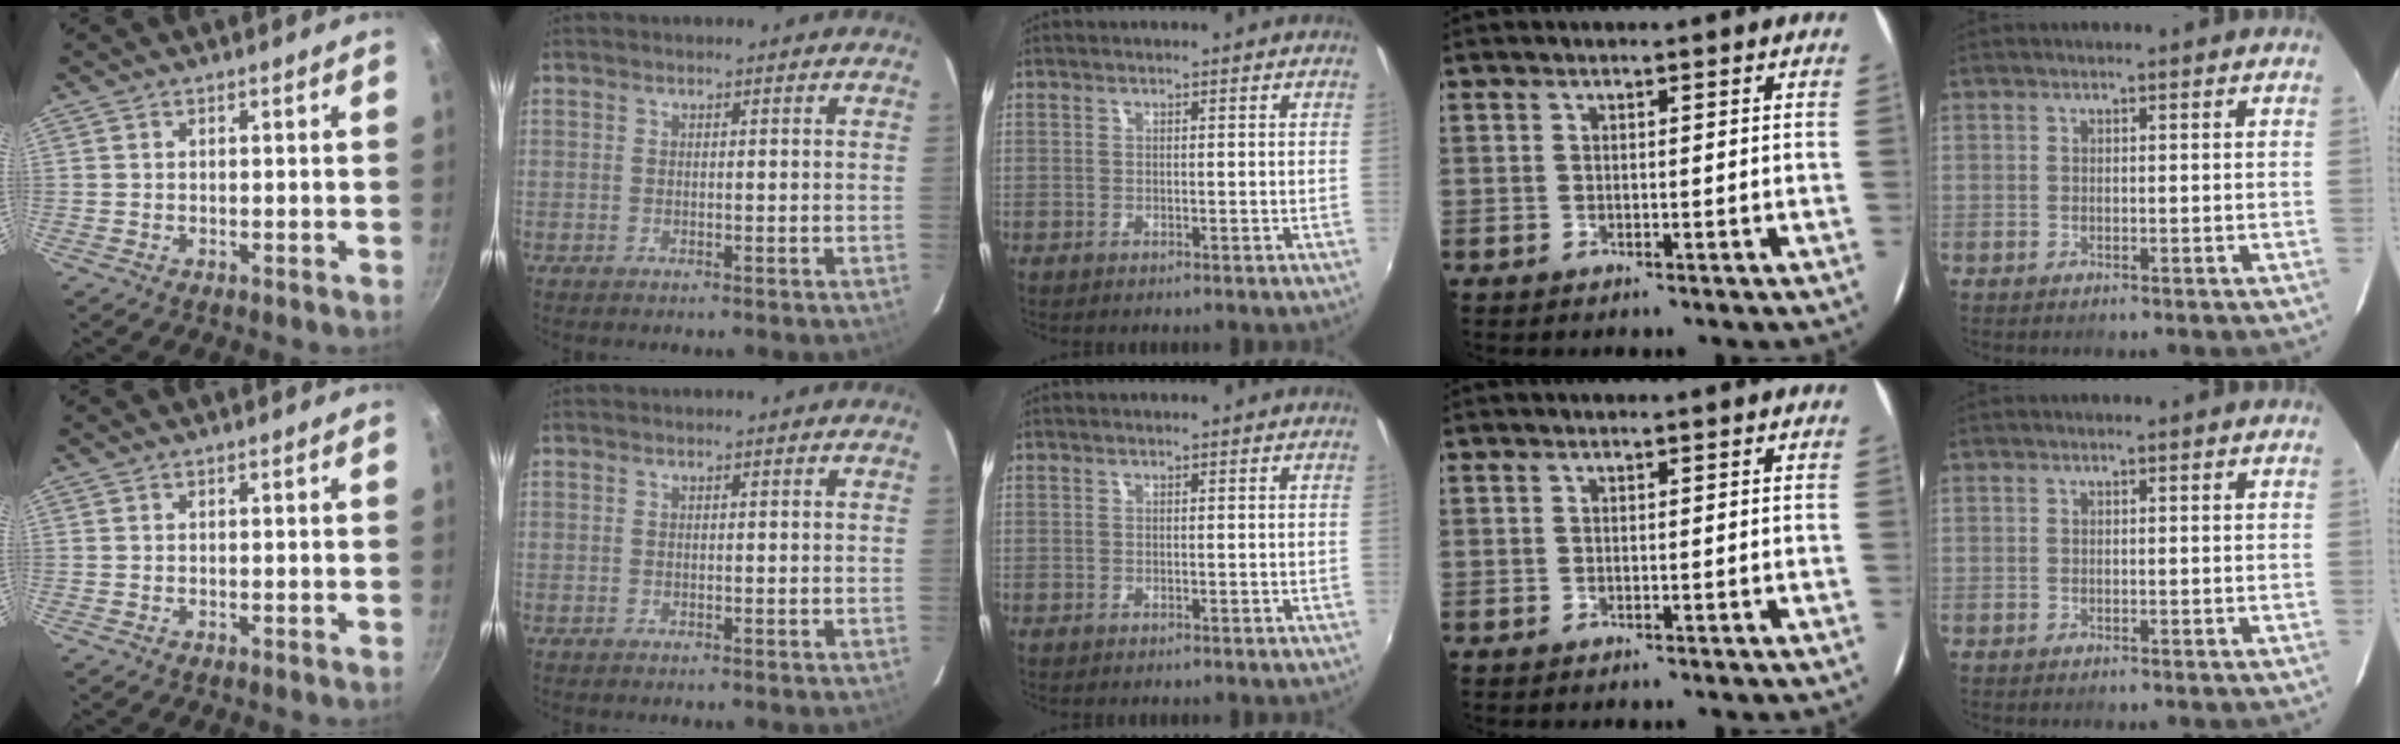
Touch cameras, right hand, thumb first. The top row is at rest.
{}